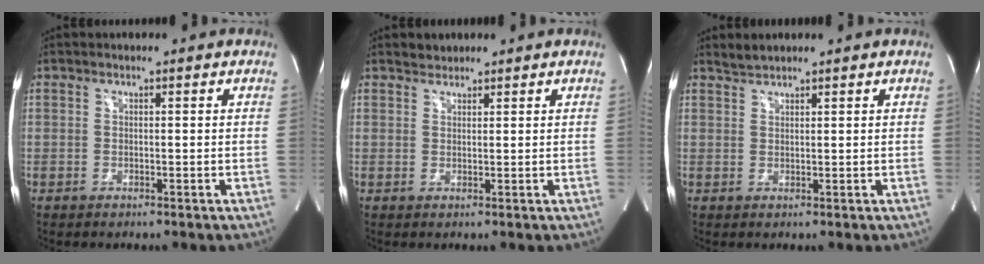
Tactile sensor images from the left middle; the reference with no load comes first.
{"total": 1.4, "force": [1.2, 0.7, -0.1], "torque": [0.003, 0.006, 0.019]}
{"total": 1.5, "force": [1.5, 0.2, 0.1], "torque": [-0.008, 0.006, 0.035]}